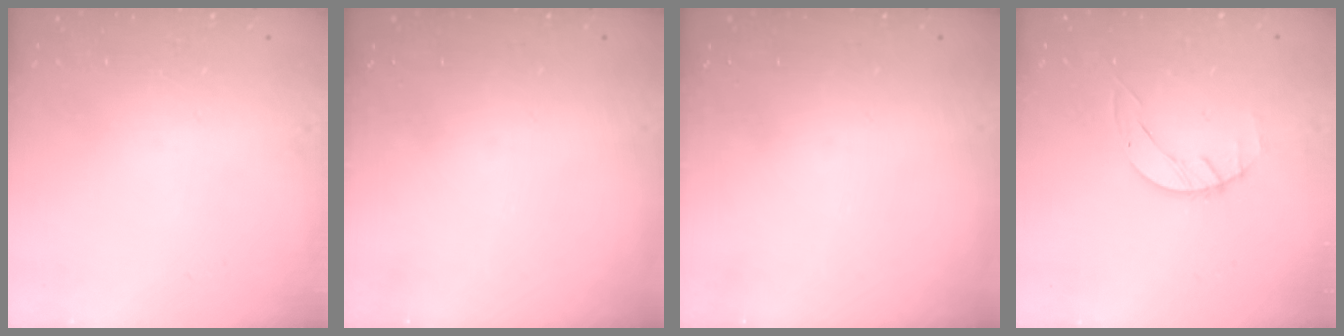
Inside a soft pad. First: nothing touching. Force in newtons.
{"total": 0.0}
{"total": 0.0}
{"total": 2.0, "press": 2.0, "slide": 0.3}